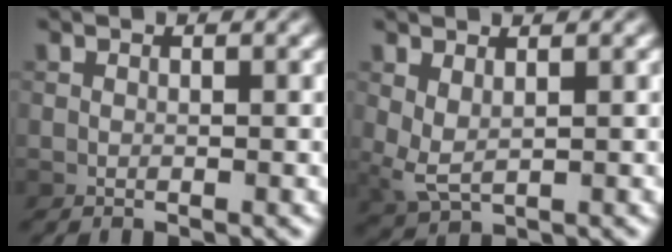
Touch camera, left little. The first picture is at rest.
{"total": 2.2, "force": [0.8, 1.1, 1.7], "torque": [-0.046, -0.008, 0.021]}